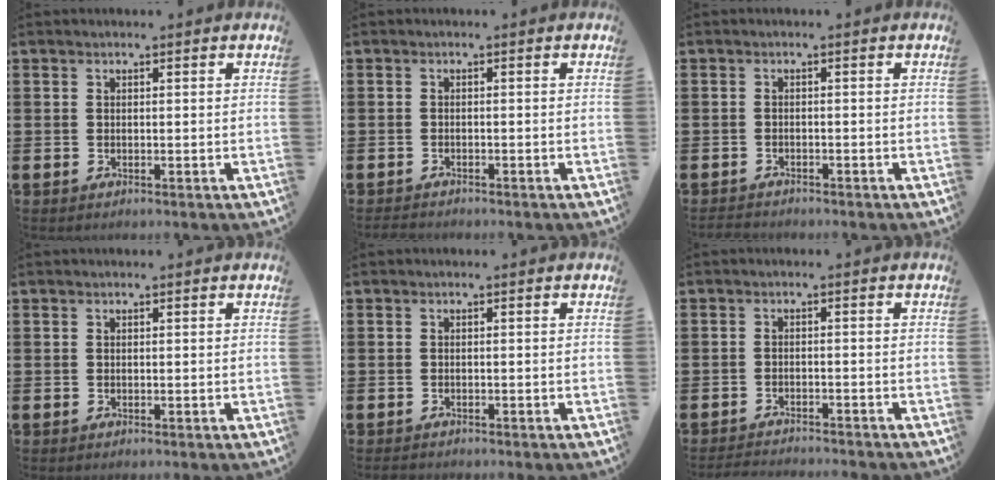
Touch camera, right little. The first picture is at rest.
{"total": 0.8, "force": [-0.8, 0.2, 0.1], "torque": [-0.004, -0.001, -0.017]}
{"total": 0.8, "force": [-0.8, 0.1, 0.0], "torque": [-0.002, 0.001, -0.017]}
{"total": 0.0}
{"total": 0.5, "force": [-0.5, 0.2, 0.1], "torque": [-0.004, 0.000, -0.011]}
{"total": 1.8, "force": [-1.8, -0.1, 0.1], "torque": [-0.004, 0.002, -0.036]}